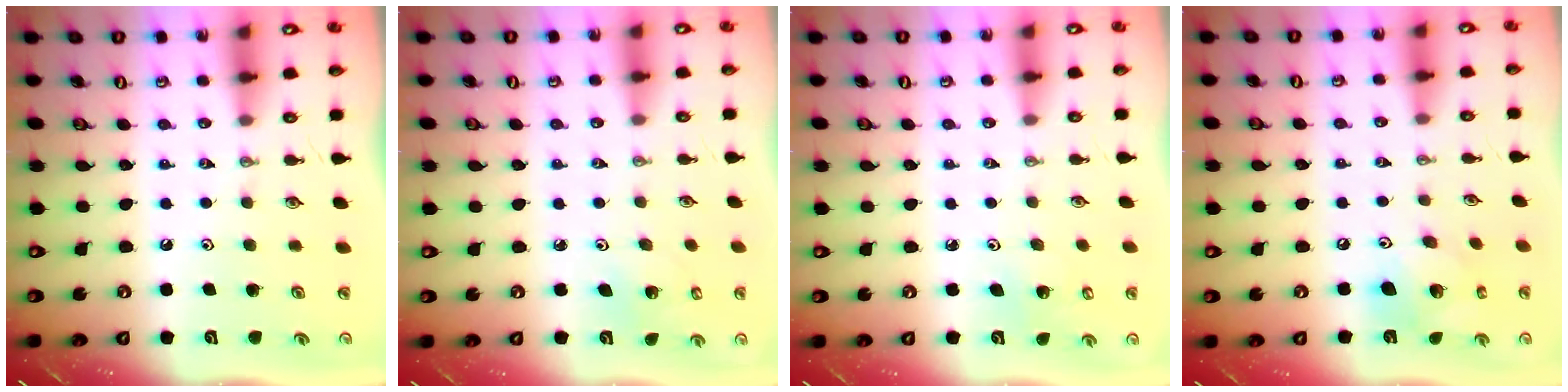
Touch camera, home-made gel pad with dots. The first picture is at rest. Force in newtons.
{"total": 2.7, "press": 2.7, "slide": 0.2}
{"total": 2.7, "press": 2.7, "slide": 0.2}
{"total": 13.7, "press": 13.6, "slide": 1.7}